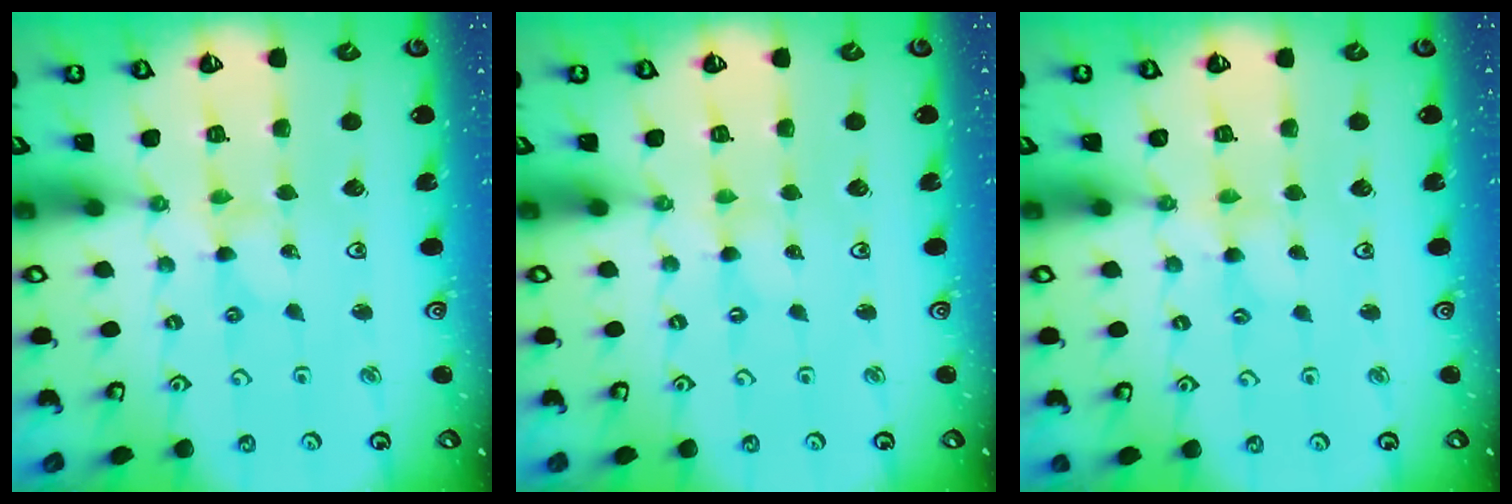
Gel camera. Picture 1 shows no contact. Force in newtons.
{"total": 0.0}
{"total": 2.5, "press": 2.5, "slide": 0.2}